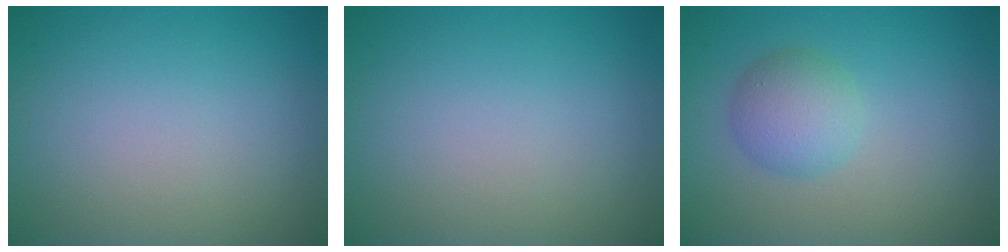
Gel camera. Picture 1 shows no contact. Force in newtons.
{"total": 0.0}
{"total": 3.0, "press": 3.0, "slide": 0.0}